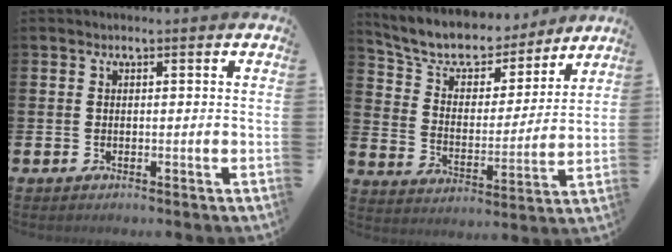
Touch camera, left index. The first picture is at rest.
{"total": 8.5, "force": [7.7, 3.1, 2.0], "torque": [-0.074, -0.057, 0.134]}